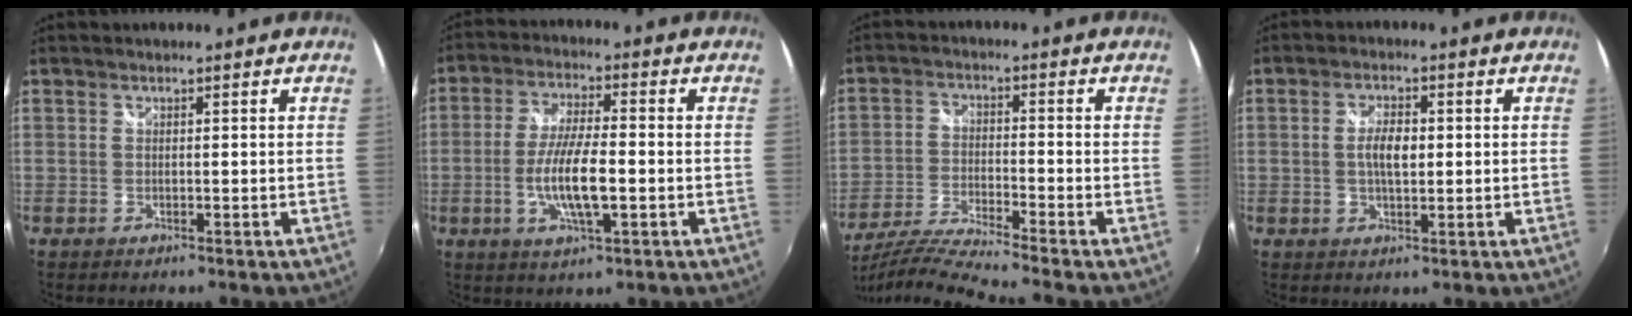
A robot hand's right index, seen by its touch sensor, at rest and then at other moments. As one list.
[{"total": 10.1, "force": [-2.4, 2.2, 9.6], "torque": [-0.187, -0.005, -0.045]}, {"total": 11.5, "force": [-10.3, -1.4, 4.8], "torque": [-0.110, -0.022, -0.198]}, {"total": 4.5, "force": [0.2, 2.0, 4.0], "torque": [-0.075, 0.005, 0.003]}]